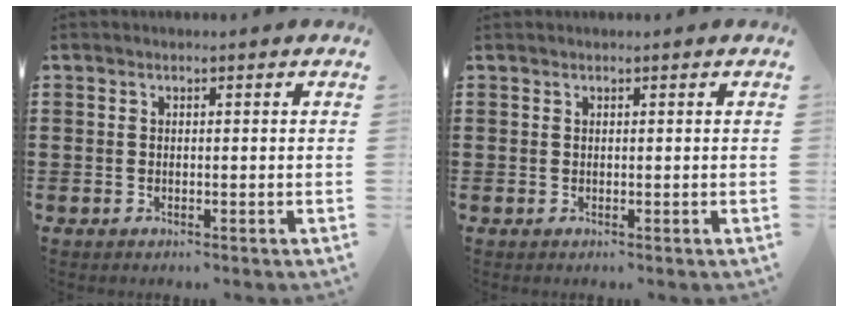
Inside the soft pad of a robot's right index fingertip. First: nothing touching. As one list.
[{"total": 0.0}]